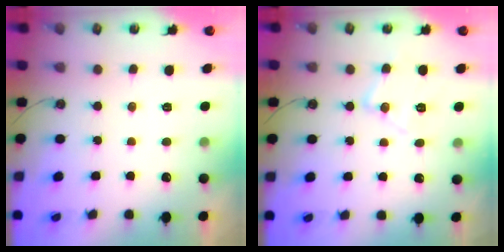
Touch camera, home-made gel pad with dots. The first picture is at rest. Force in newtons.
{"total": 11.6, "press": 11.6, "slide": 0.7}